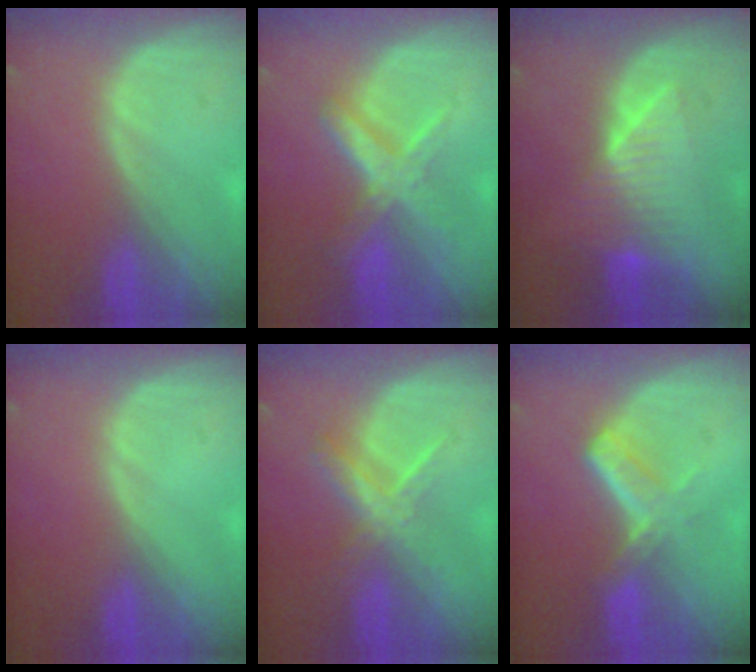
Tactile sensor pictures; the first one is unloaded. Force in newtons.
{"total": 7.0, "press": 6.1, "slide": 3.4}
{"total": 7.8, "press": 7.4, "slide": 2.6}
{"total": 0.0}
{"total": 5.5, "press": 5.1, "slide": 2.1}
{"total": 5.8, "press": 5.1, "slide": 2.9}